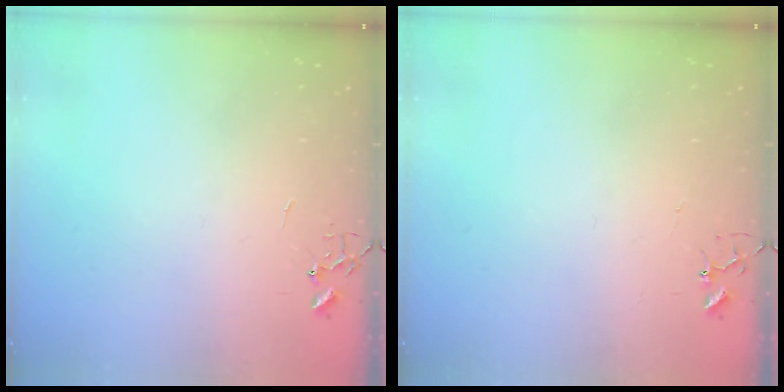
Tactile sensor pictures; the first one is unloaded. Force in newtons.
{"total": 2.9, "press": 2.9, "slide": 0.2}